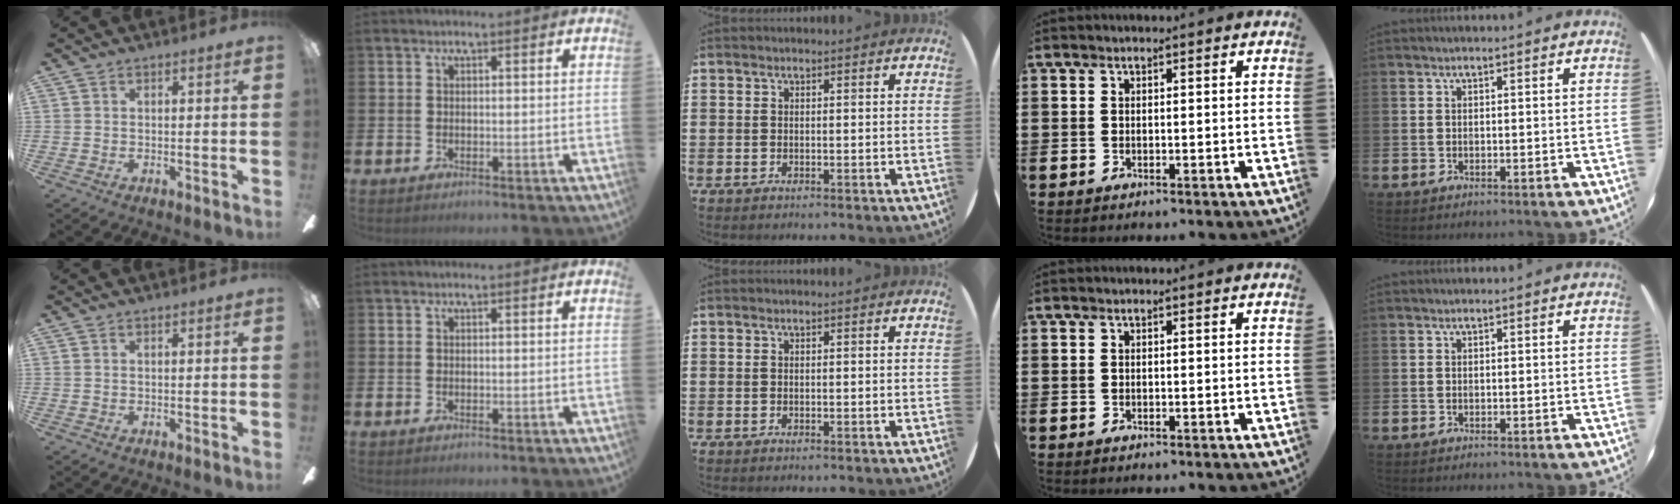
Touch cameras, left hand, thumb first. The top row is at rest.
{"thumb": {"total": 0.7, "force": [-0.5, 0.1, 0.5], "torque": [-0.008, 0.002, -0.009]}}